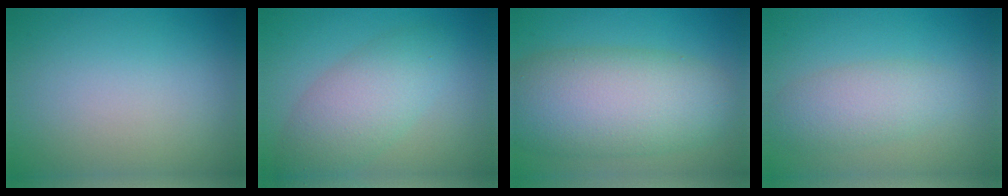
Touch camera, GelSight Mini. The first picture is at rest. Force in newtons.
{"total": 5.3, "press": 5.3, "slide": 0.3}
{"total": 10.1, "press": 10.1, "slide": 0.3}
{"total": 3.5, "press": 3.5, "slide": 0.0}